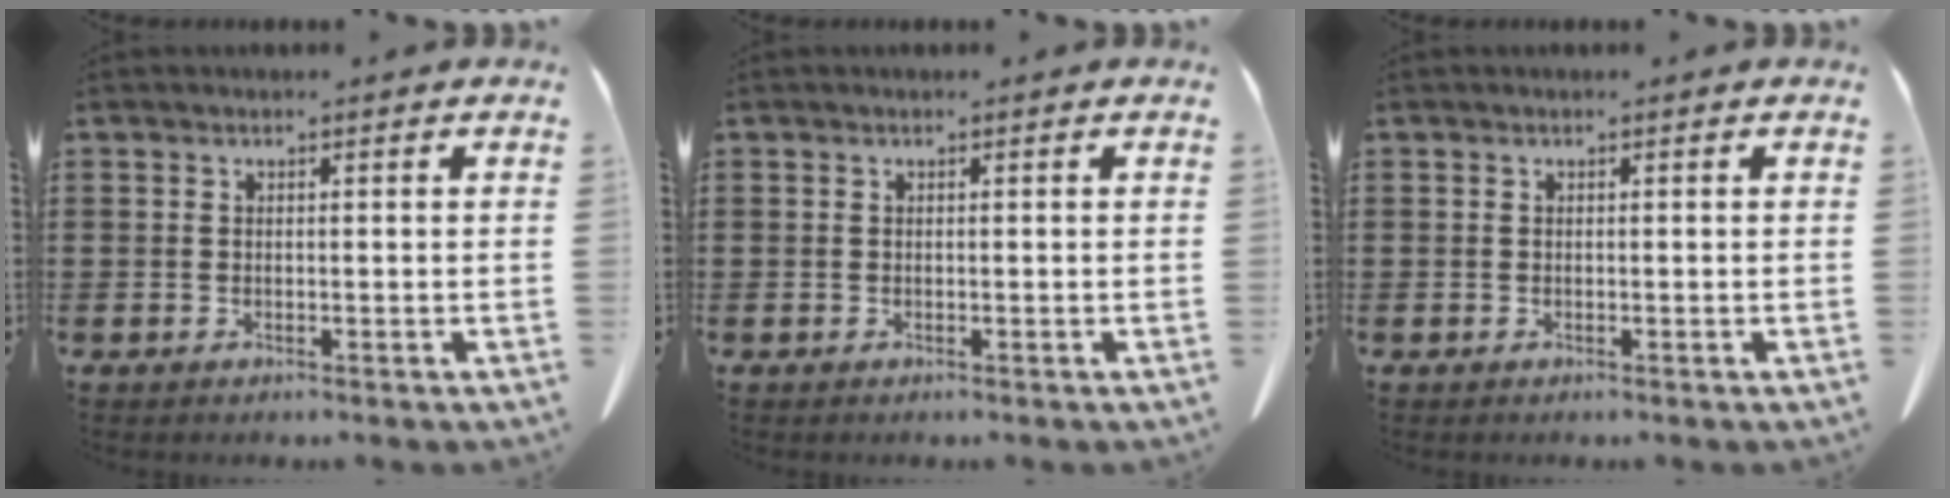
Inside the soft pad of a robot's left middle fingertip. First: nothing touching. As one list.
[{"total": 0.0}, {"total": 0.0}]